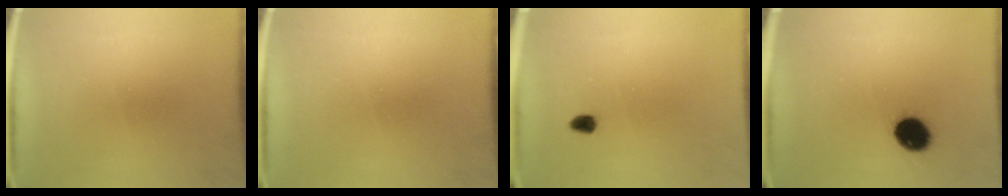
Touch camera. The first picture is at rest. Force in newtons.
{"total": 0.0}
{"total": 1.5}
{"total": 9.2}